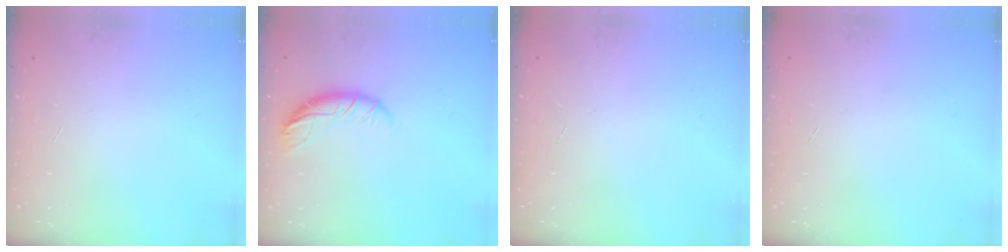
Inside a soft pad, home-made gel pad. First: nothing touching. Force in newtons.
{"total": 9.5, "press": 9.5, "slide": 0.2}
{"total": 0.0}
{"total": 0.0}